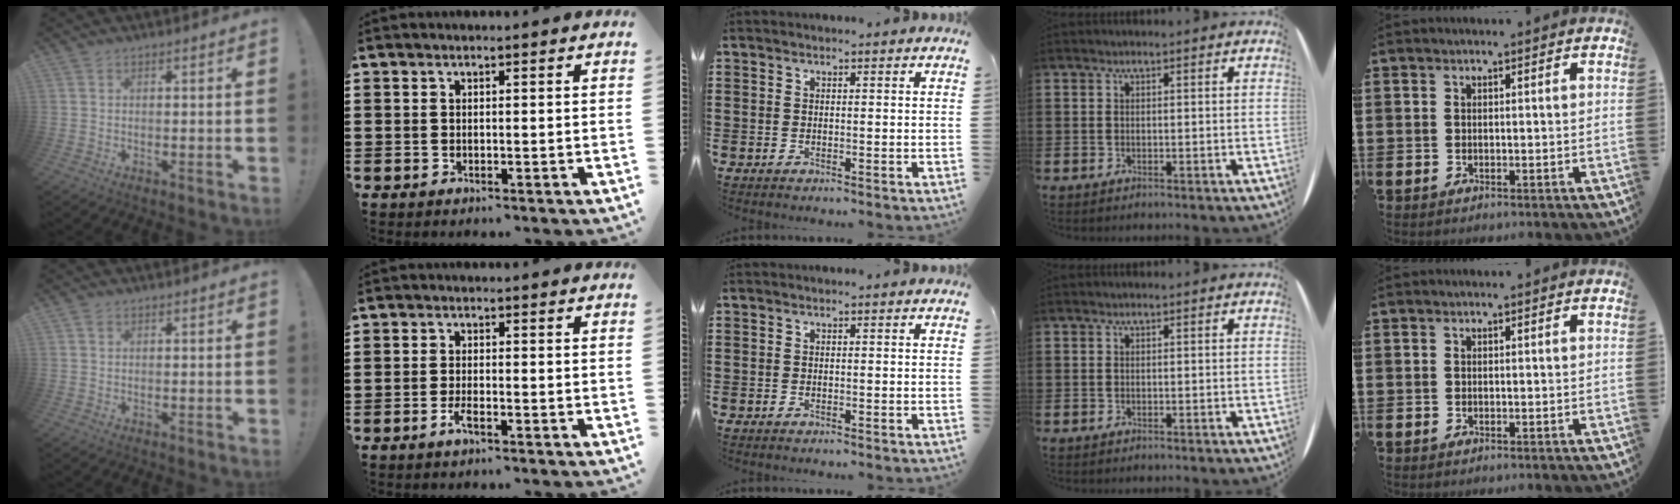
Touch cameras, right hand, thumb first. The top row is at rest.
{"thumb": {"total": 0.5, "force": [0.2, 0.5, 0.1], "torque": [0.004, -0.001, 0.002]}, "index": {"total": 1.9, "force": [-1.2, 0.4, 1.5], "torque": [-0.033, -0.003, -0.023]}}